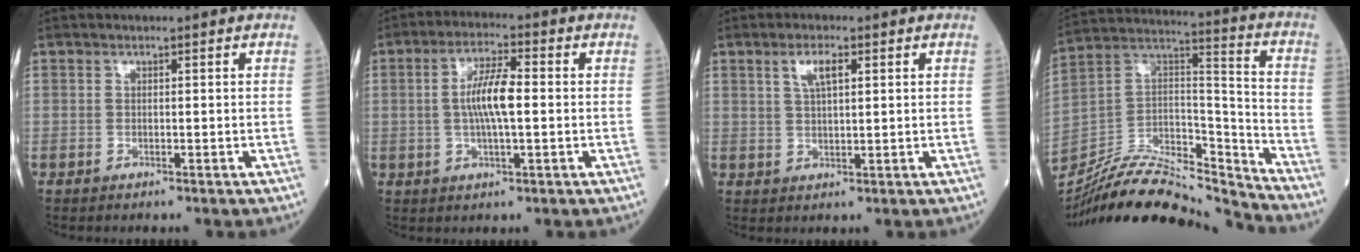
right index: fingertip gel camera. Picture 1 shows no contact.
{"total": 7.2, "force": [0.1, 1.3, 7.1], "torque": [-0.137, 0.008, -0.001]}
{"total": 3.6, "force": [1.6, 0.9, 3.1], "torque": [-0.062, 0.005, 0.032]}
{"total": 22.6, "force": [-21.3, 2.7, 6.9], "torque": [-0.145, 0.023, -0.367]}